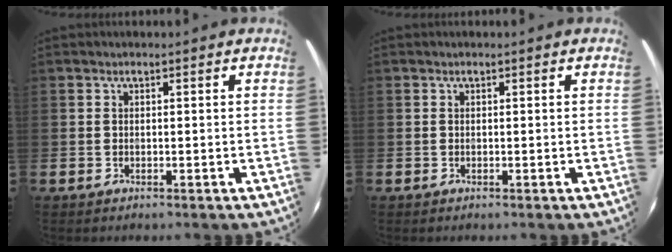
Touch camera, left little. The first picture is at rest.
{"total": 0.0}